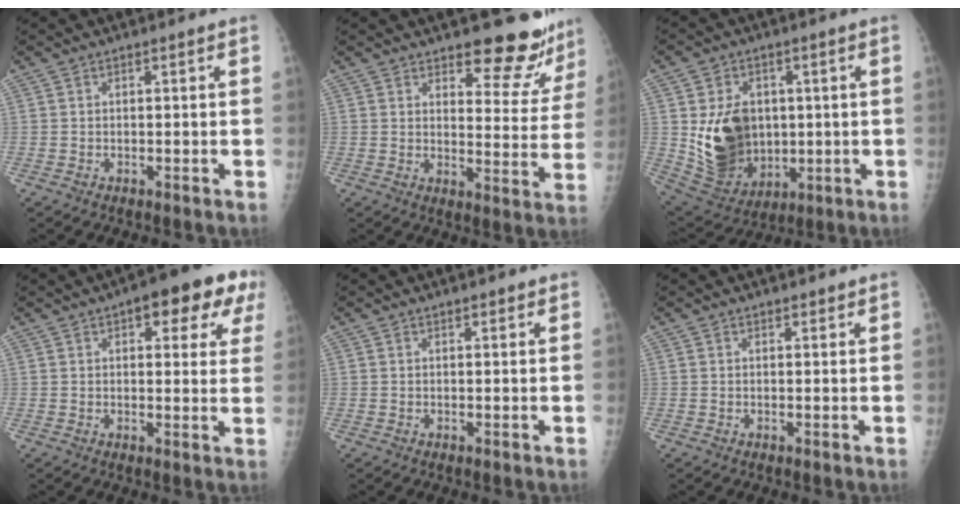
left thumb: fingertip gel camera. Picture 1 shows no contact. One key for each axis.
{"total": 12.2, "fx": 10.9, "fy": 3.7, "fz": 3.8, "tx": -0.005, "ty": -0.092, "tz": 0.129}
{"total": 15.3, "fx": 1.1, "fy": 11.6, "fz": 9.8, "tx": -0.130, "ty": -0.021, "tz": 0.046}
{"total": 12.5, "fx": 6.2, "fy": 5.0, "fz": 9.6, "tx": -0.073, "ty": -0.007, "tz": 0.068}
{"total": 1.3, "fx": 1.0, "fy": 0.5, "fz": 0.6, "tx": -0.006, "ty": -0.003, "tz": 0.012}
{"total": 1.1, "fx": 1.0, "fy": 0.5, "fz": 0.3, "tx": 0.002, "ty": -0.006, "tz": 0.013}